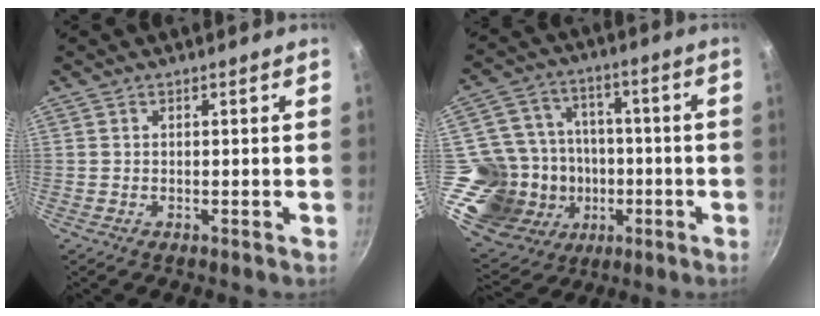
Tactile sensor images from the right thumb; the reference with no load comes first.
{"total": 21.8, "force": [-3.2, 19.0, 10.2], "torque": [-0.175, 0.041, -0.030]}